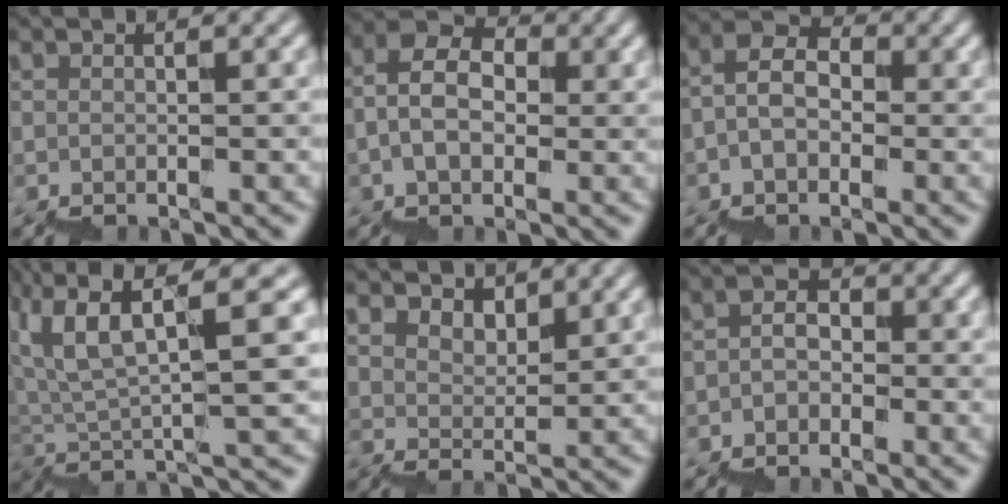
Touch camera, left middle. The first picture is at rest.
{"total": 4.0, "force": [0.3, 2.7, 3.0], "torque": [-0.061, 0.031, -0.003]}
{"total": 2.8, "force": [-0.4, 2.0, 1.9], "torque": [-0.038, 0.028, -0.017]}
{"total": 7.5, "force": [5.1, 0.8, 5.5], "torque": [-0.098, 0.022, 0.093]}
{"total": 3.6, "force": [3.6, 0.5, -0.3], "torque": [0.003, 0.012, 0.072]}
{"total": 1.6, "force": [-0.6, 1.3, 0.7], "torque": [-0.017, 0.017, -0.016]}